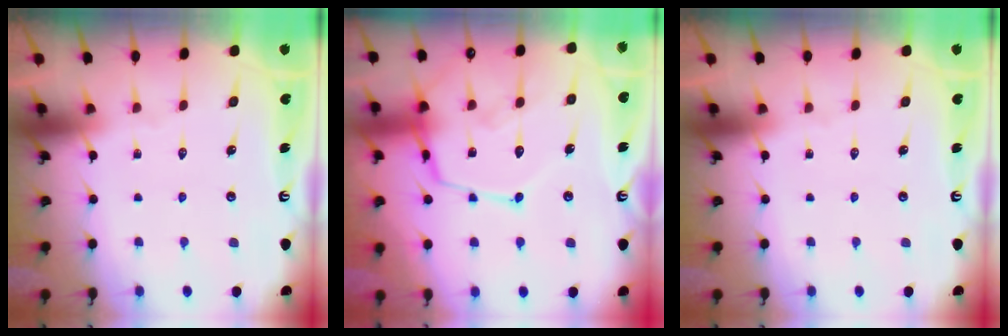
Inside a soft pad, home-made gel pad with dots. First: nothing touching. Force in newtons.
{"total": 15.0, "press": 14.9, "slide": 1.4}
{"total": 0.0}